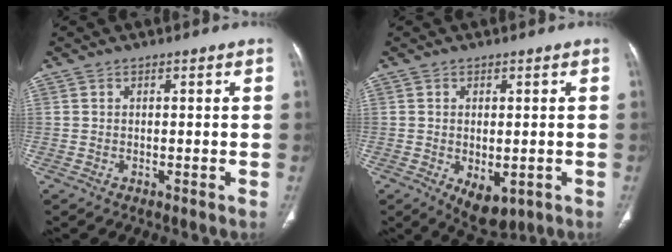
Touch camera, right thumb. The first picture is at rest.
{"total": 6.4, "force": [-1.8, 3.6, 5.0], "torque": [-0.070, -0.008, -0.011]}